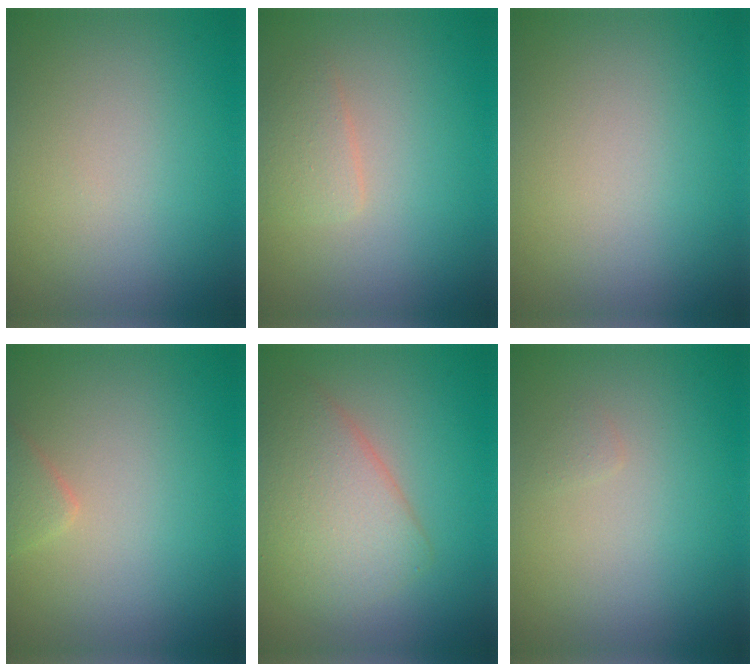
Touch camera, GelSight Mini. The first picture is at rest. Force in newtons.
{"total": 1.6, "press": 1.6, "slide": 0.0}
{"total": 0.0}
{"total": 1.3, "press": 1.2, "slide": 0.1}
{"total": 5.0, "press": 5.0, "slide": 0.3}
{"total": 0.5, "press": 0.5, "slide": 0.0}